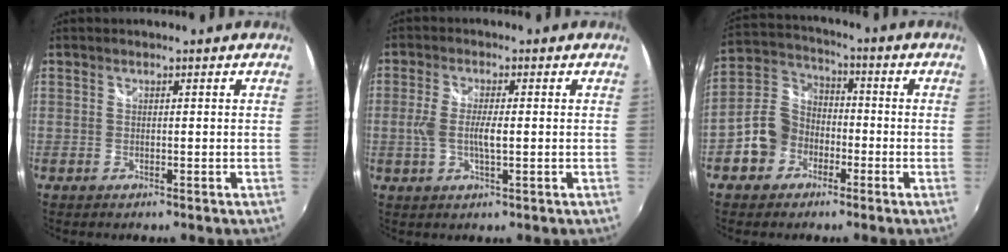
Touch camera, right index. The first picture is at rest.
{"total": 4.8, "force": [-0.5, 1.1, 4.6], "torque": [-0.090, -0.004, -0.011]}
{"total": 8.6, "force": [-3.9, 7.1, 2.8], "torque": [-0.069, 0.030, -0.071]}